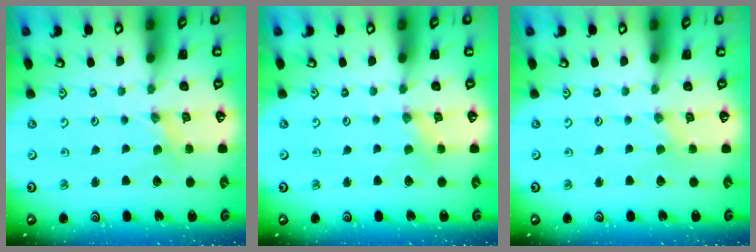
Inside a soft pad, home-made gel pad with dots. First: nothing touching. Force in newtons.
{"total": 2.2, "press": 2.2, "slide": 0.5}
{"total": 0.0}